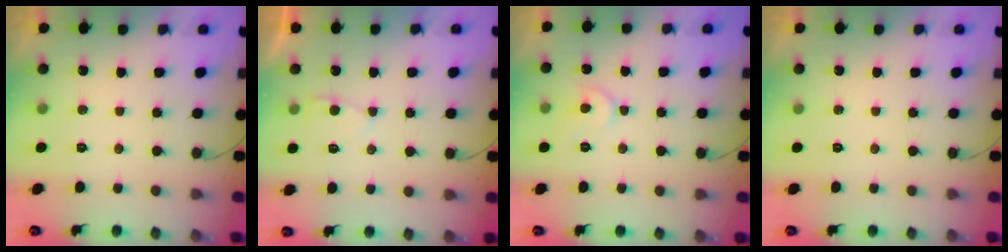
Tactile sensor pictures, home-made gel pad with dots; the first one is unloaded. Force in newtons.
{"total": 2.0, "press": 2.0, "slide": 0.3}
{"total": 6.5, "press": 6.4, "slide": 0.9}
{"total": 0.0}